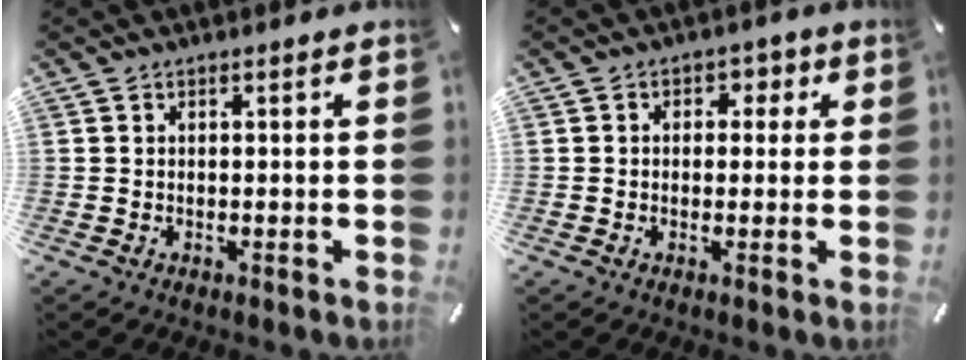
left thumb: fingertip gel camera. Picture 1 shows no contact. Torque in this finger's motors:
{"motor_torque": [0.10, -0.43, 0.20, 0.23, 0.04]}